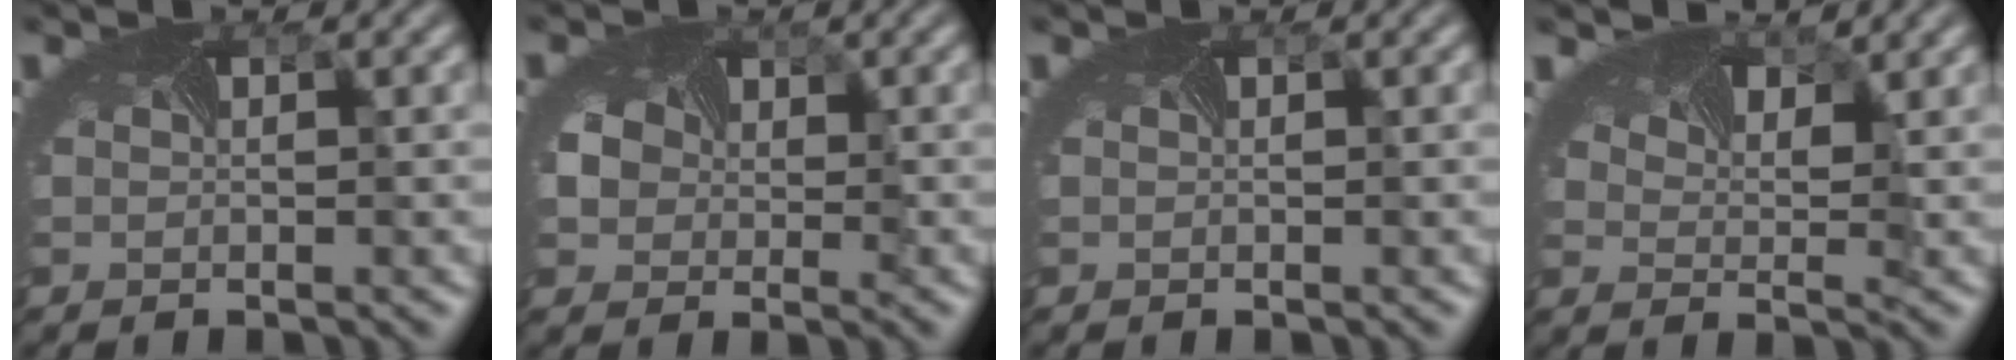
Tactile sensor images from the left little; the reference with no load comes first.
{"total": 2.2, "force": [0.6, 2.0, 0.7], "torque": [-0.041, -0.010, 0.026]}
{"total": 0.0}
{"total": 5.4, "force": [4.3, 1.7, 2.8], "torque": [-0.062, 0.009, 0.066]}